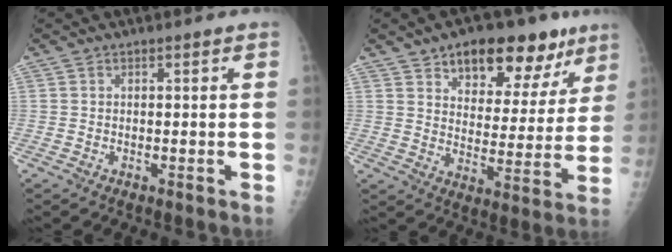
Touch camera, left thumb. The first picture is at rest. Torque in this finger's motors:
{"motor_torque": [-0.09, 0.38, -0.19, -0.24, 0.04]}